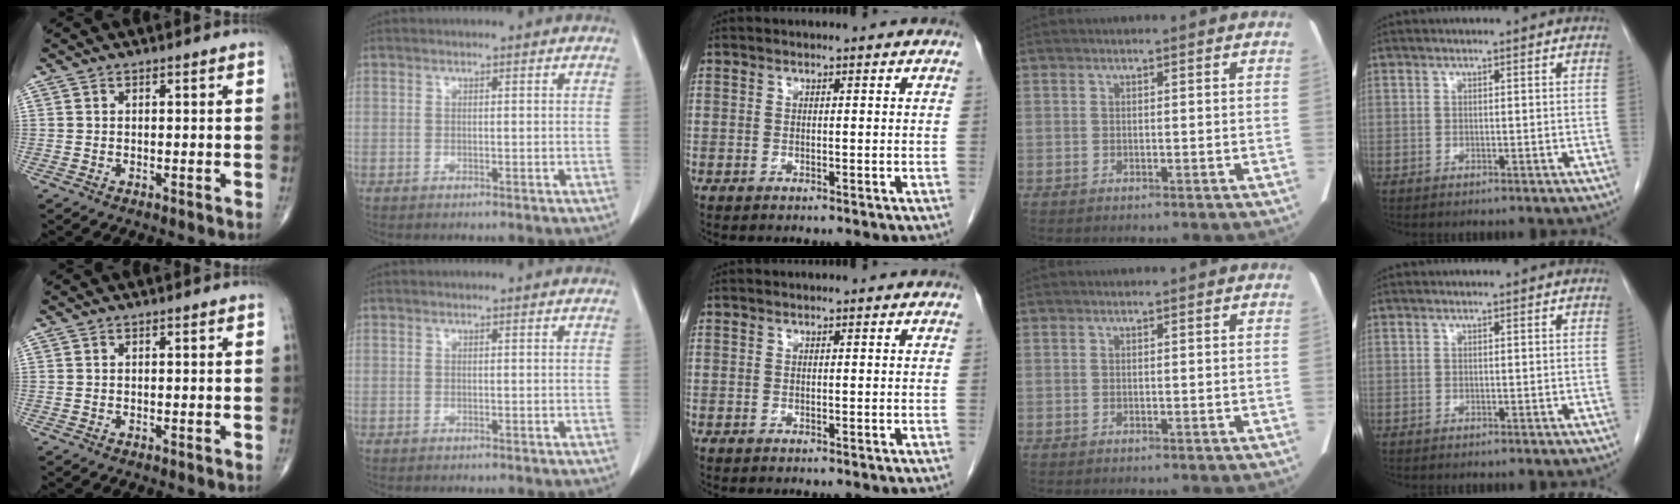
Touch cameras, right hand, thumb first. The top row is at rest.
{}